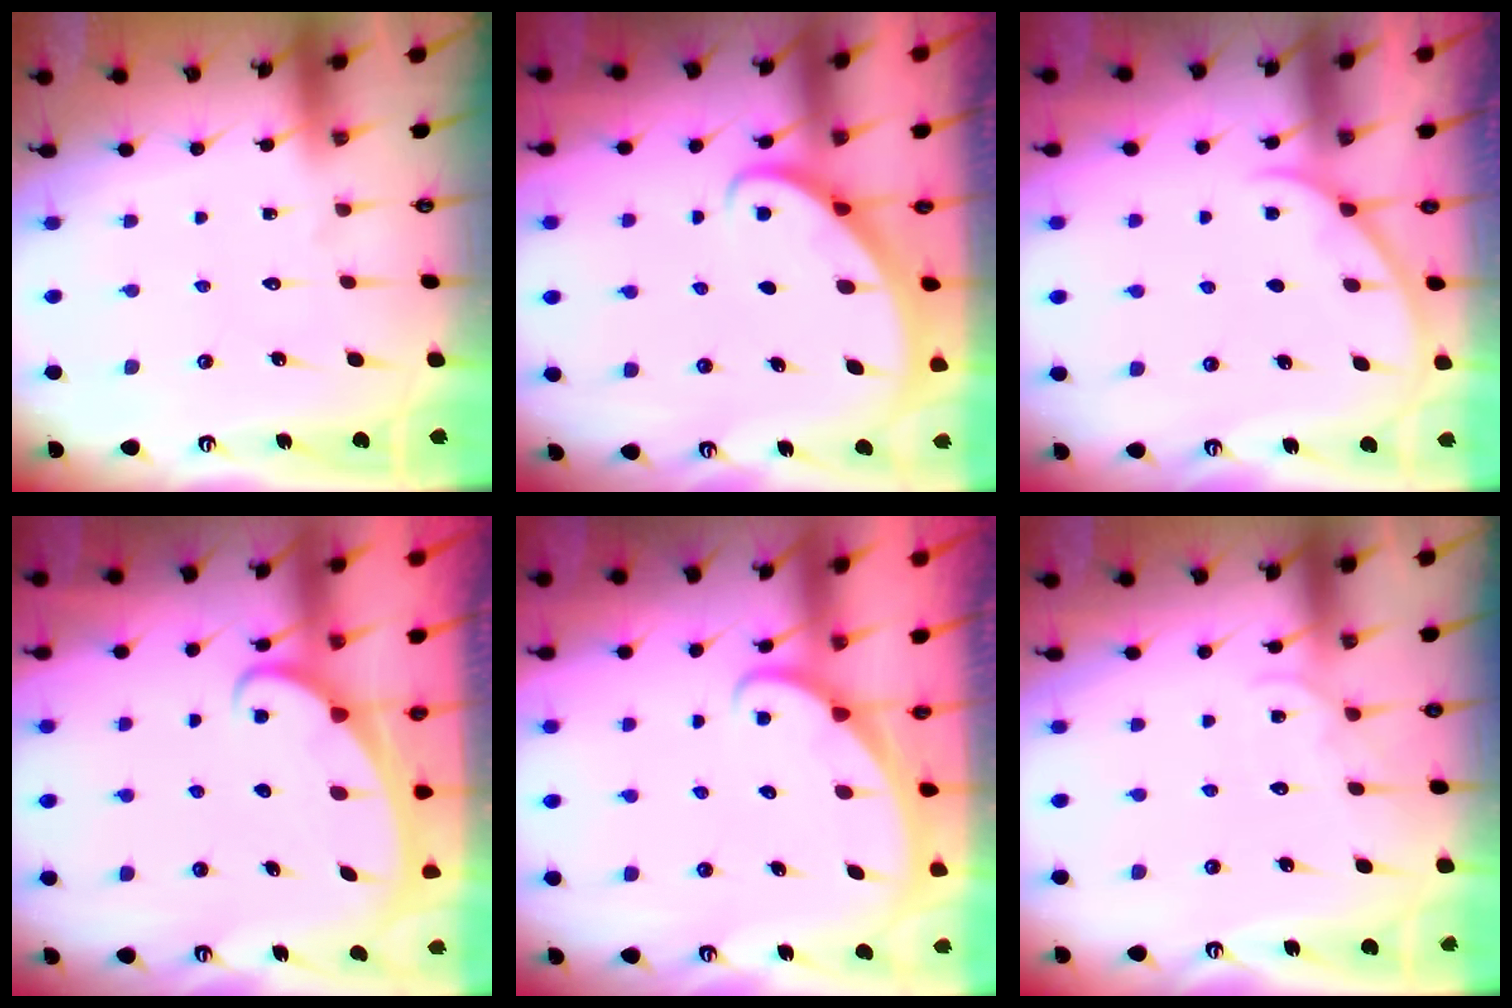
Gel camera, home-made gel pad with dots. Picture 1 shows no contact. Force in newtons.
{"total": 2.8, "press": 2.8, "slide": 0.2}
{"total": 1.9, "press": 1.9, "slide": 0.2}
{"total": 2.2, "press": 2.2, "slide": 0.3}
{"total": 2.1, "press": 2.1, "slide": 0.0}
{"total": 5.1, "press": 5.1, "slide": 0.5}